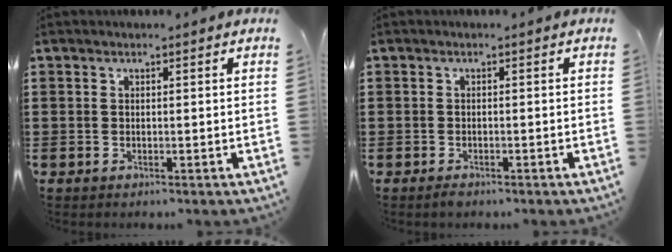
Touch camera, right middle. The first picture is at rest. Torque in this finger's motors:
{"motor_torque": [1.14, 0.37, -0.02, 0.00]}